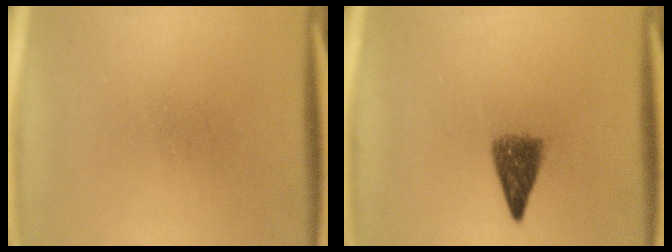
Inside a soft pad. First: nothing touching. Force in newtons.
{"total": 4.2}